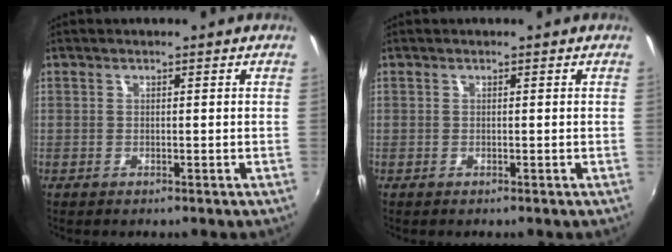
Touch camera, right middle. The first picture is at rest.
{"total": 0.0}